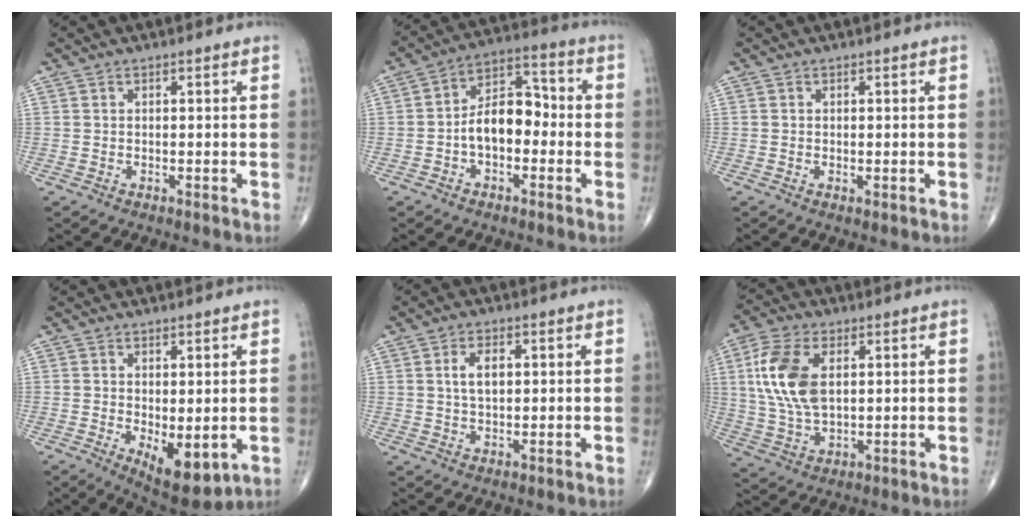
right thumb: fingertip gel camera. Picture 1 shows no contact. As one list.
[{"total": 10.0, "force": [-1.9, 6.2, 7.6], "torque": [-0.105, 0.041, -0.045]}, {"total": 0.6, "force": [-0.1, 0.3, 0.6], "torque": [-0.014, -0.004, -0.002]}, {"total": 7.8, "force": [-1.4, 3.5, 6.9], "torque": [-0.094, -0.020, -0.008]}, {"total": 4.6, "force": [1.0, 2.5, 3.7], "torque": [-0.067, 0.000, 0.018]}, {"total": 12.7, "force": [2.9, 7.1, 10.2], "torque": [-0.214, -0.003, 0.058]}]